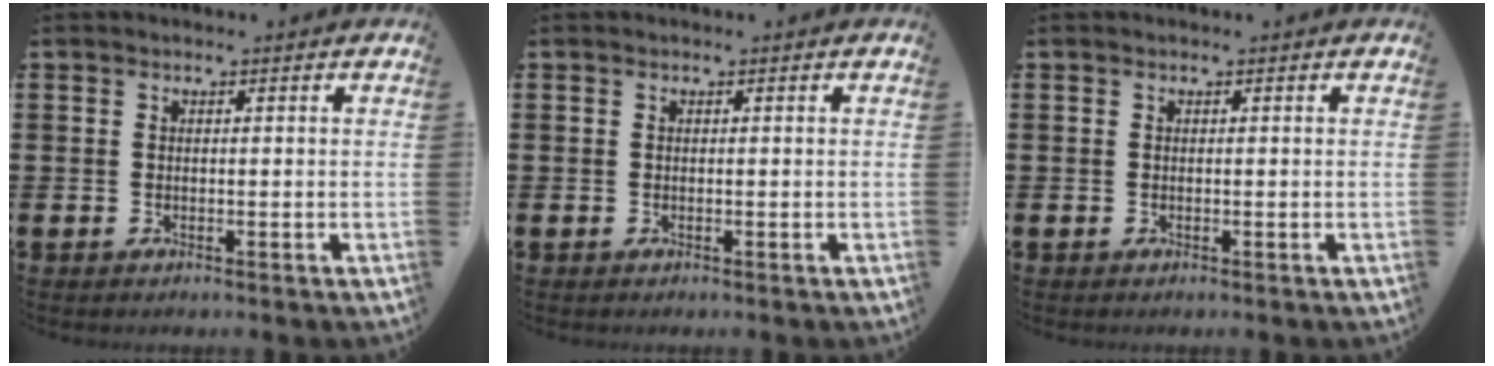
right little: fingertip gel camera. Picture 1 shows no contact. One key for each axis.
{"total": 0.0}
{"total": 0.0}